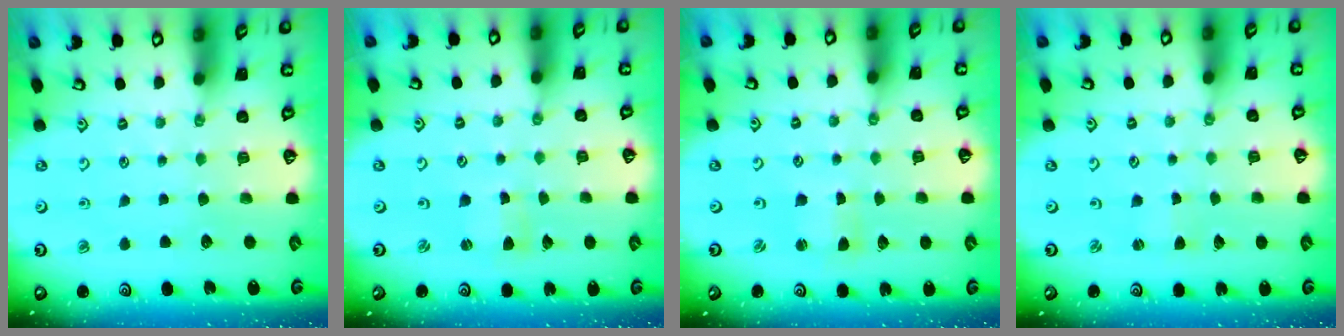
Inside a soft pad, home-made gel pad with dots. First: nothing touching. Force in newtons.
{"total": 0.8, "press": 0.8, "slide": 0.1}
{"total": 1.2, "press": 1.2, "slide": 0.3}
{"total": 0.6, "press": 0.6, "slide": 0.1}